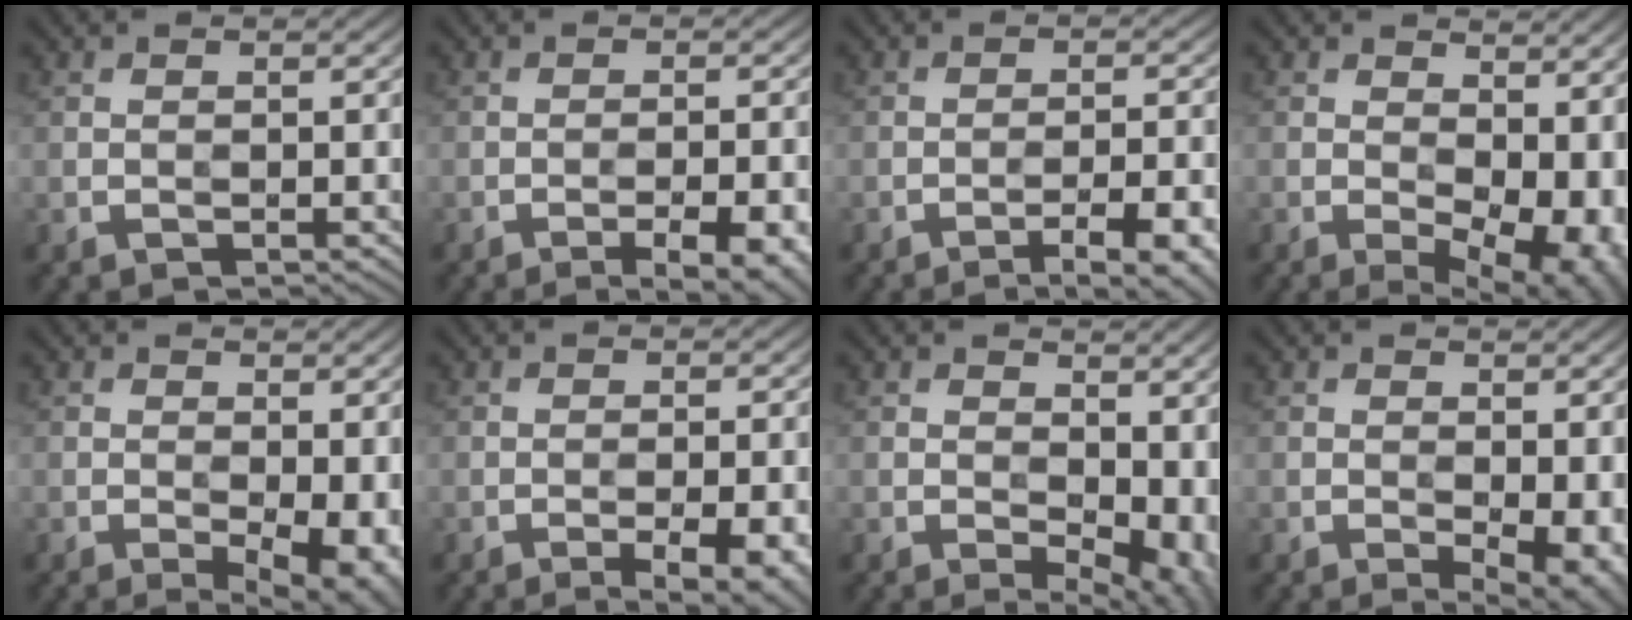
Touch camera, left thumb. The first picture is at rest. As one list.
[{"total": 8.0, "force": [-4.8, 2.2, 6.1], "torque": [-0.089, 0.007, -0.050]}, {"total": 9.8, "force": [-6.6, 2.2, 6.9], "torque": [-0.097, 0.014, -0.074]}, {"total": 14.4, "force": [-1.4, 8.0, 11.8], "torque": [-0.148, -0.028, 0.017]}, {"total": 6.8, "force": [-1.8, 2.7, 6.0], "torque": [-0.089, -0.015, -0.016]}, {"total": 7.3, "force": [-3.7, 2.1, 5.9], "torque": [-0.092, 0.000, -0.038]}, {"total": 11.7, "force": [-0.5, 6.8, 9.5], "torque": [-0.118, -0.021, 0.018]}, {"total": 5.5, "force": [-1.3, 2.4, 4.8], "torque": [-0.066, -0.011, -0.013]}]